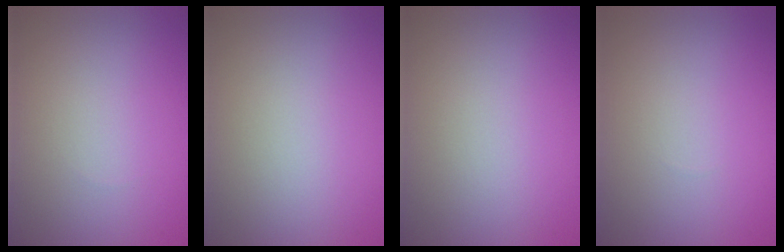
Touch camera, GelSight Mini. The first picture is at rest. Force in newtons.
{"total": 0.0}
{"total": 0.0}
{"total": 0.0}